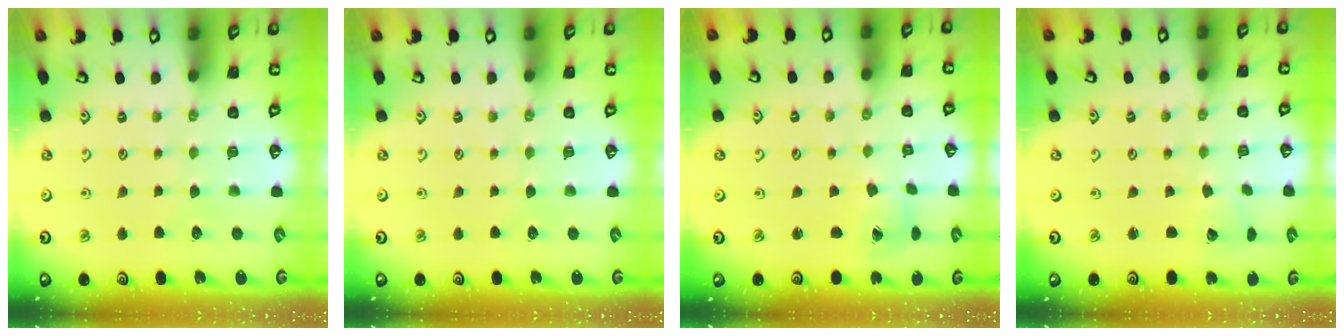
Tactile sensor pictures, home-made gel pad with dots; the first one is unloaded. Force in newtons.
{"total": 0.0}
{"total": 2.0, "press": 2.0, "slide": 0.3}
{"total": 1.8, "press": 1.8, "slide": 0.2}